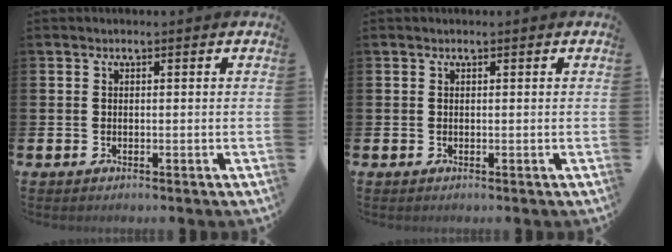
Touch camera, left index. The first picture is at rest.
{"total": 0.0}